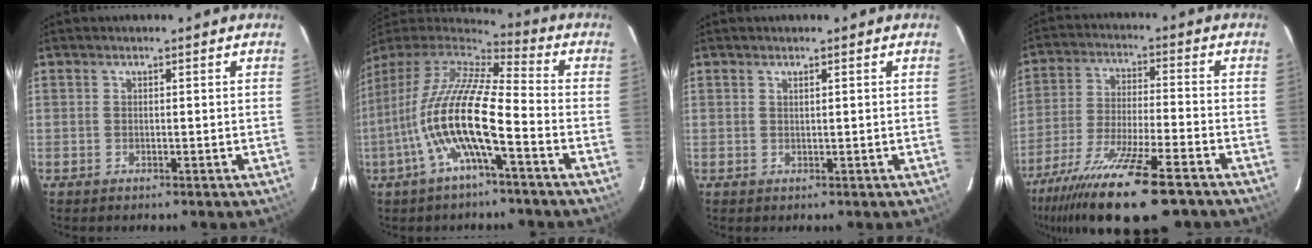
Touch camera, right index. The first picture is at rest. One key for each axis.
{"total": 15.7, "fx": -5.0, "fy": 2.7, "fz": 14.6, "tx": -0.267, "ty": -0.012, "tz": -0.101}
{"total": 0.6, "fx": 0.4, "fy": -0.2, "fz": 0.5, "tx": -0.008, "ty": 0.002, "tz": 0.007}
{"total": 20.9, "fx": -15.6, "fy": 3.9, "fz": 13.4, "tx": -0.269, "ty": -0.055, "tz": -0.268}